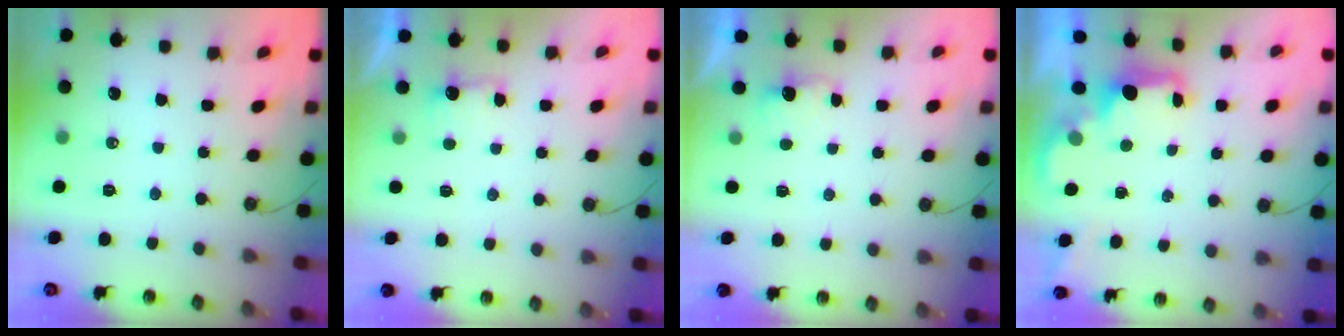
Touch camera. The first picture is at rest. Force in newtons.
{"total": 2.3, "press": 2.2, "slide": 0.9}
{"total": 2.5, "press": 2.3, "slide": 0.9}
{"total": 2.2, "press": 2.0, "slide": 0.8}